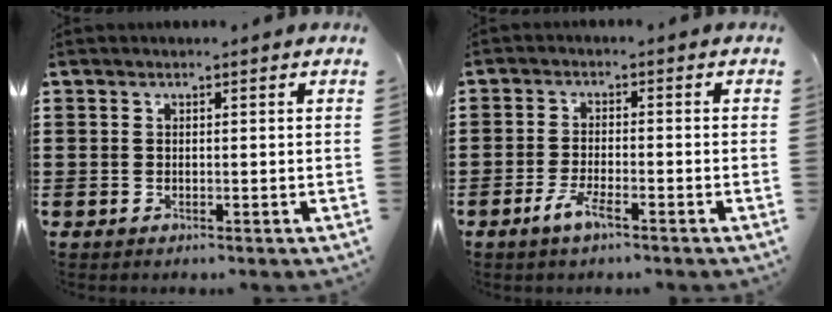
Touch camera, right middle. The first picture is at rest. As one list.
[{"total": 3.8, "force": [-2.4, 0.9, 2.9], "torque": [-0.060, 0.002, -0.048]}]